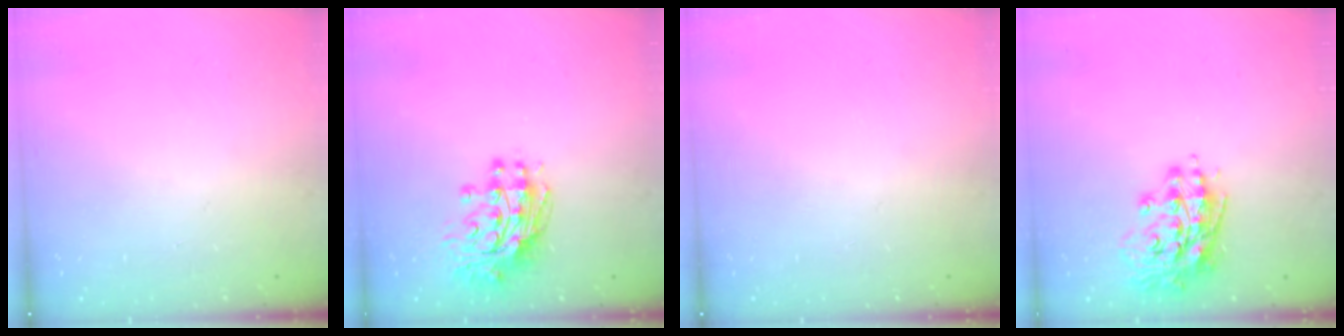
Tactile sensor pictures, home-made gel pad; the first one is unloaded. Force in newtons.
{"total": 11.5, "press": 11.4, "slide": 1.2}
{"total": 0.0}
{"total": 14.8, "press": 14.6, "slide": 2.5}